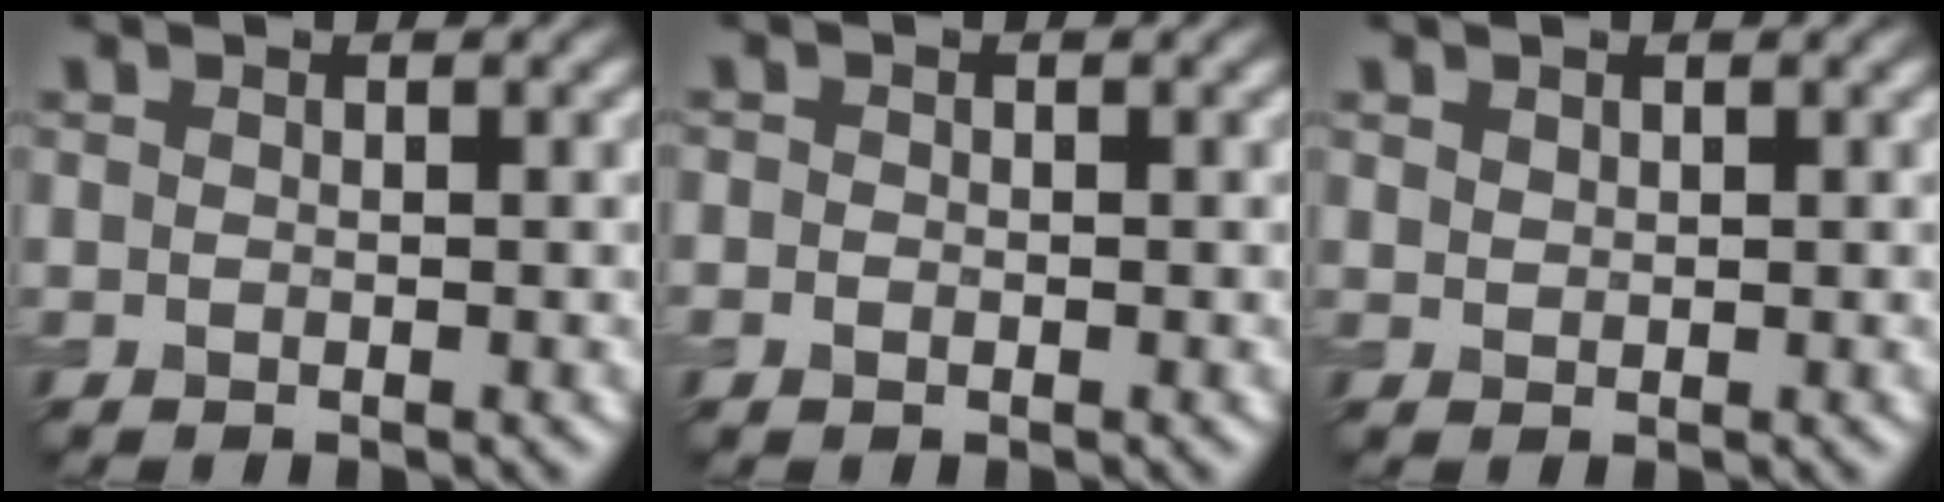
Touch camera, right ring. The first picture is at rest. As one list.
[{"total": 0.8, "force": [-0.3, 0.7, 0.3], "torque": [-0.003, -0.003, -0.006]}, {"total": 0.7, "force": [0.5, 0.4, 0.1], "torque": [-0.005, -0.001, 0.013]}]